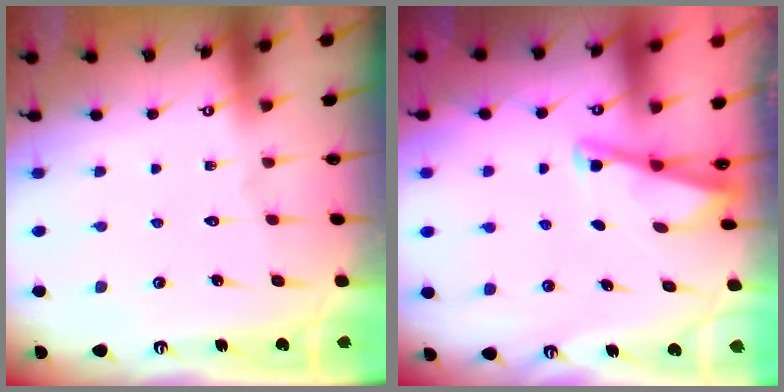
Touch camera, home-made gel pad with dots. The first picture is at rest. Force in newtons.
{"total": 2.8, "press": 2.8, "slide": 0.3}